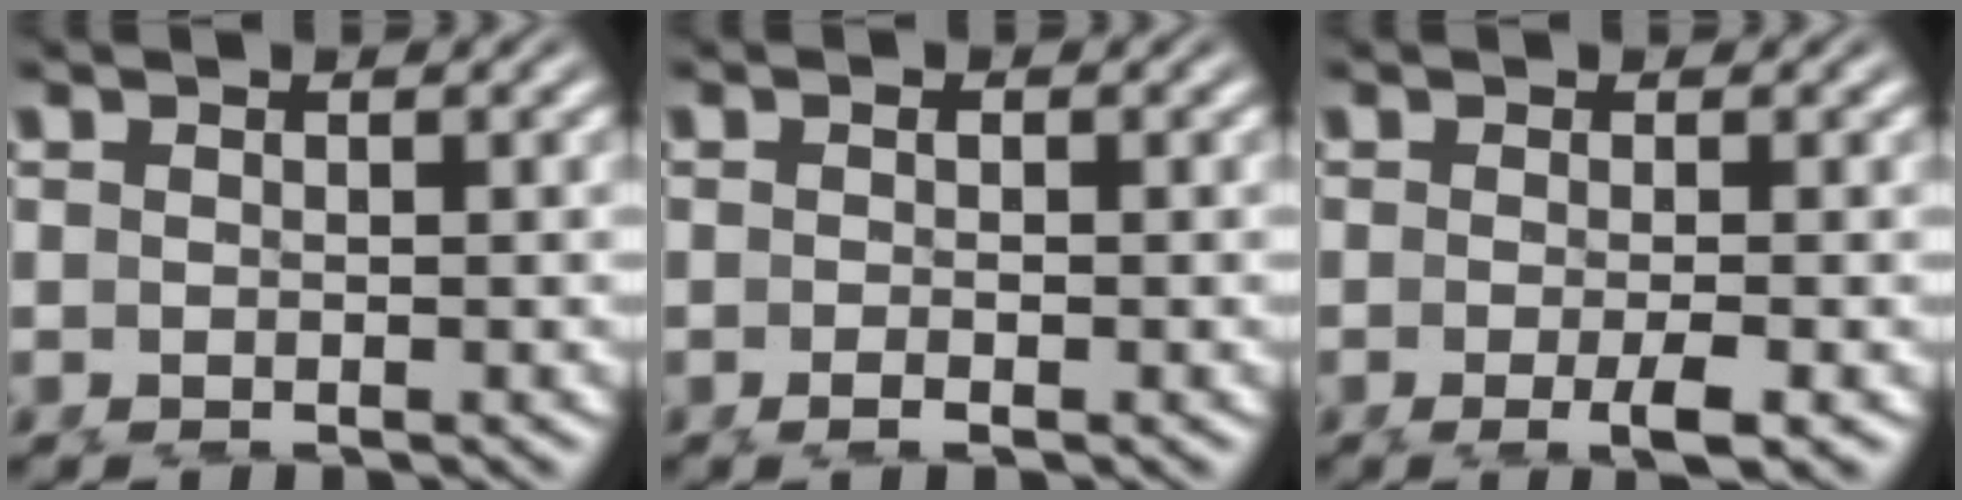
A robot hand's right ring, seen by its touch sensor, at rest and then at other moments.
{"total": 1.2, "force": [-0.8, -0.1, 0.9], "torque": [-0.009, -0.005, -0.011]}
{"total": 2.4, "force": [-1.3, -0.1, 2.0], "torque": [-0.034, -0.010, -0.018]}